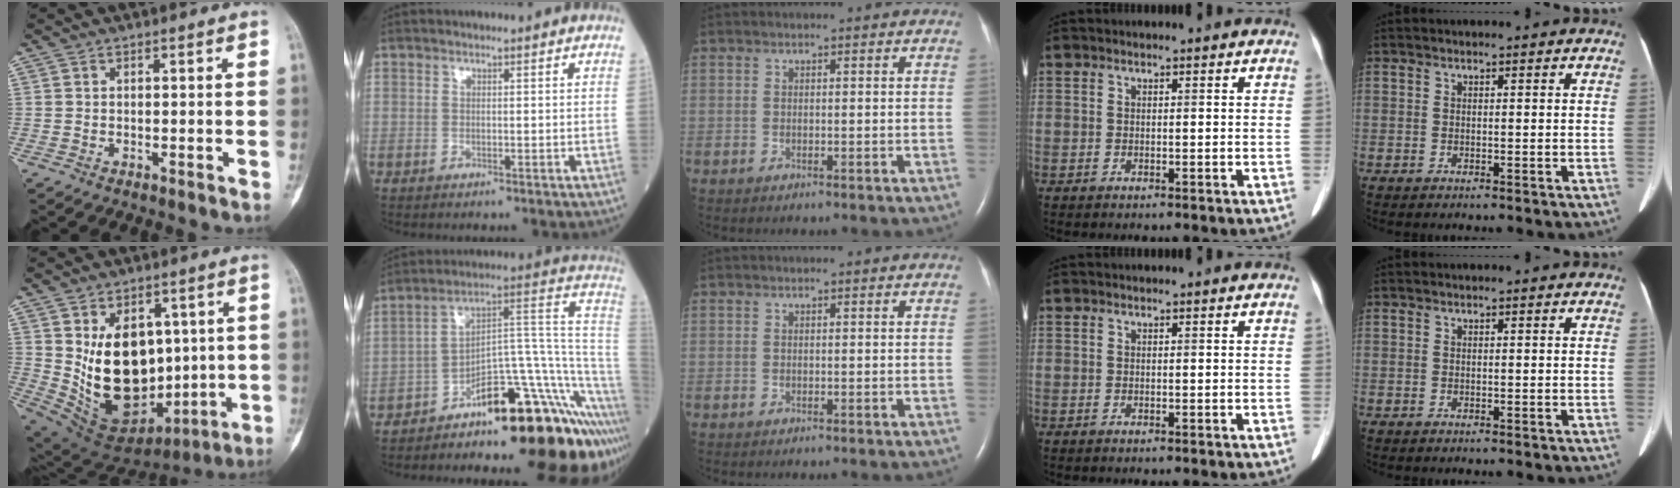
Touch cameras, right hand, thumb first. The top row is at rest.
{"thumb": {"total": 18.9, "force": [2.2, 12.9, 13.6], "torque": [-0.186, -0.020, 0.074]}, "index": {"total": 20.3, "force": [-14.0, 3.4, 14.3], "torque": [-0.115, 0.060, -0.205]}}